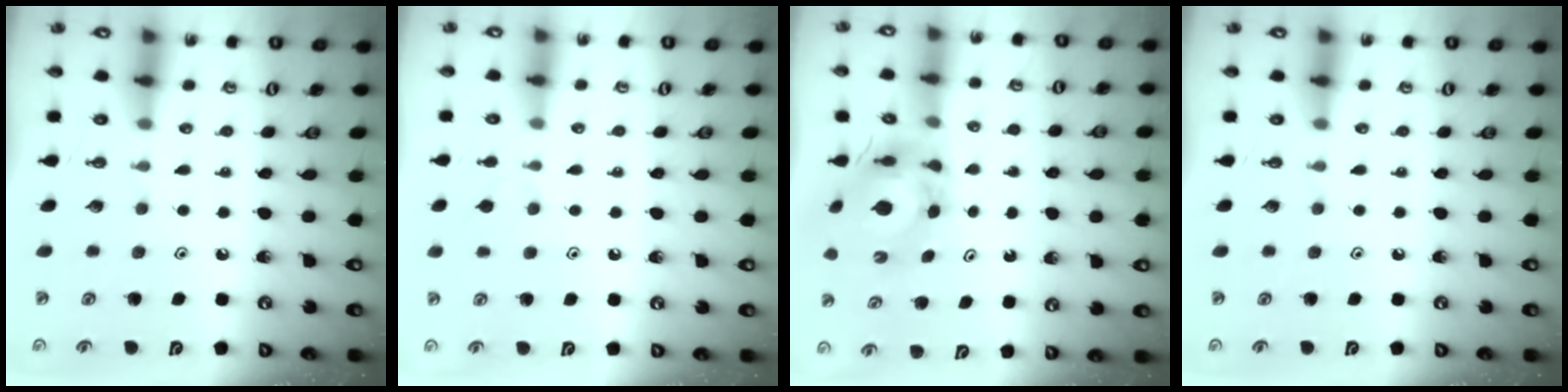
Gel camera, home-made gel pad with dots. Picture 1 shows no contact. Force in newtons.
{"total": 2.5, "press": 2.4, "slide": 0.6}
{"total": 5.8, "press": 5.8, "slide": 0.5}
{"total": 0.0}